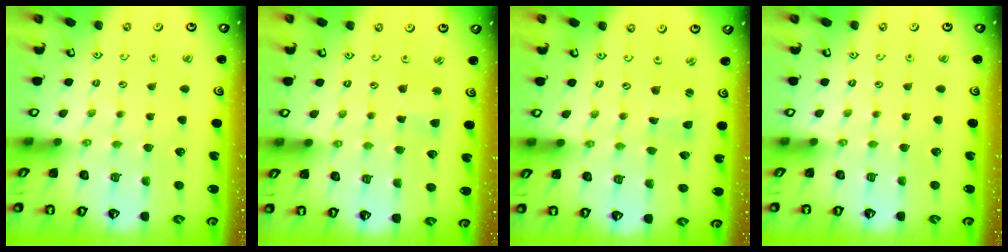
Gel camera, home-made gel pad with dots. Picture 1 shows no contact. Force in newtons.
{"total": 2.4, "press": 2.4, "slide": 0.3}
{"total": 0.6, "press": 0.6, "slide": 0.1}
{"total": 0.0}